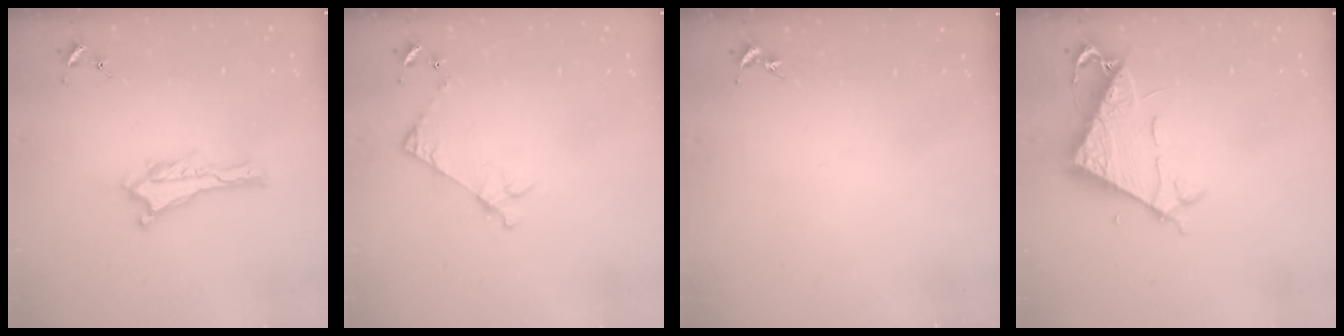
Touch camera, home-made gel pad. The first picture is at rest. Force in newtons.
{"total": 5.0, "press": 5.0, "slide": 0.4}
{"total": 0.0}
{"total": 7.3, "press": 7.3, "slide": 0.3}